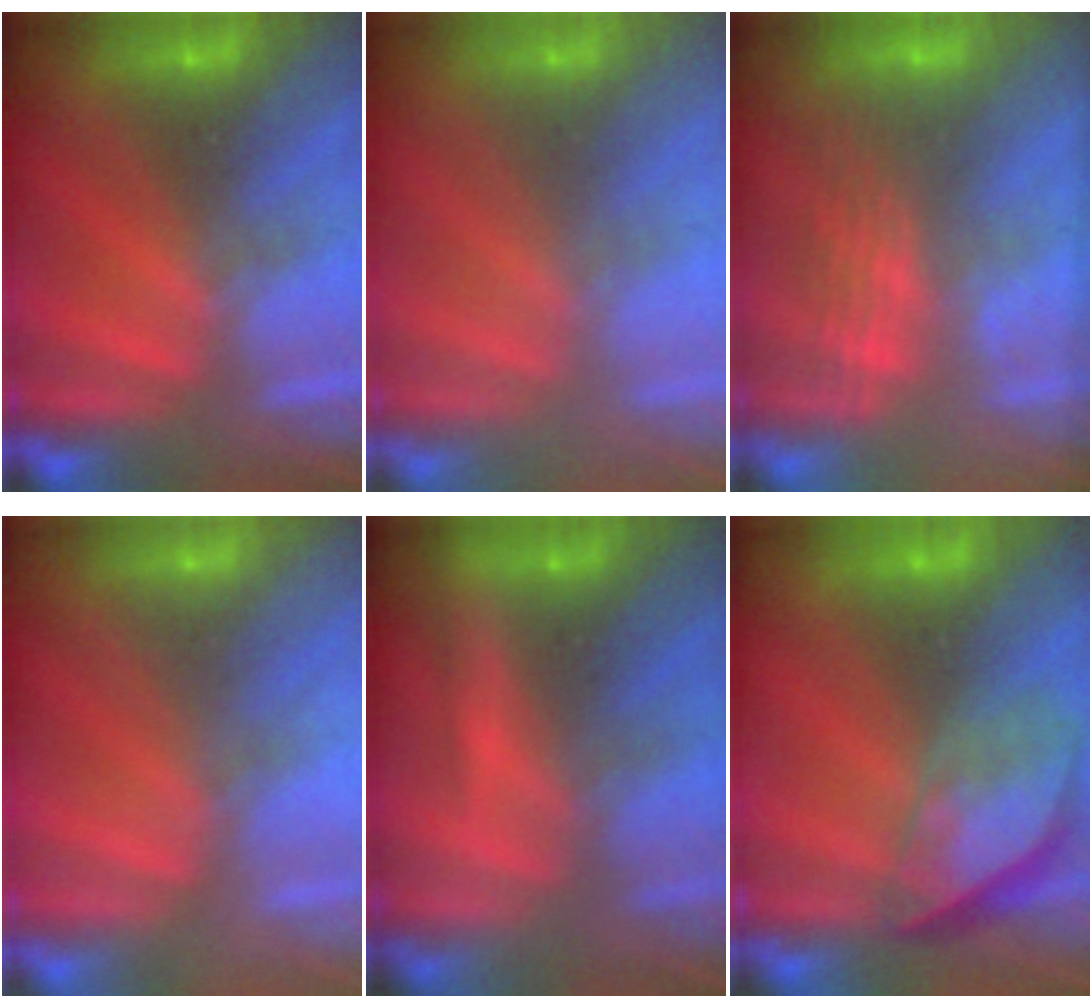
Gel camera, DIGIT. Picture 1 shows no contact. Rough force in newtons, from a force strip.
{"total": 2.4}
{"total": 2.8}
{"total": 2.3}
{"total": 2.1}
{"total": 3.6}